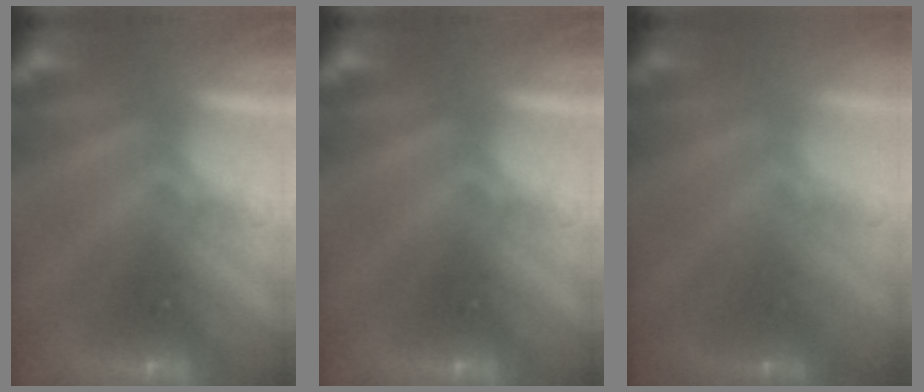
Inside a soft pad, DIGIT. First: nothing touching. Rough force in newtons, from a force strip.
{"total": 0.0}
{"total": 1.7}